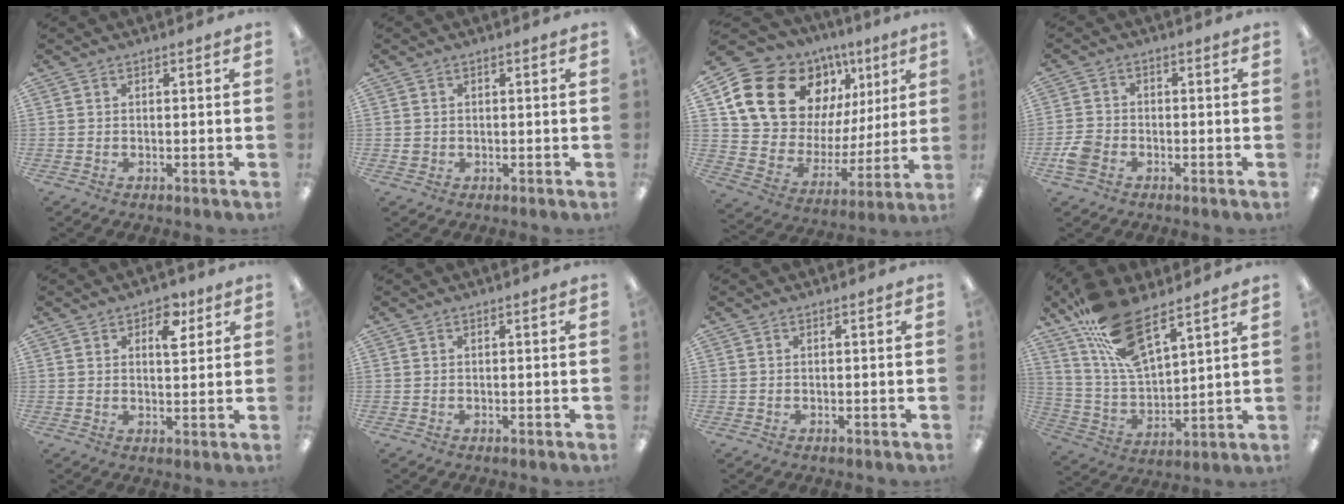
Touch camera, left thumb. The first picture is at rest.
{"total": 1.3, "force": [0.1, 1.3, 0.3], "torque": [-0.006, 0.006, -0.001]}
{"total": 21.2, "force": [11.9, 13.9, 10.7], "torque": [-0.194, -0.049, 0.233]}
{"total": 5.1, "force": [-2.5, 3.5, 2.7], "torque": [-0.051, 0.014, -0.046]}
{"total": 7.0, "force": [3.8, 3.7, 4.6], "torque": [-0.042, -0.014, 0.057]}
{"total": 0.0}
{"total": 0.0}
{"total": 16.2, "force": [11.3, 5.8, 10.0], "torque": [-0.205, -0.047, 0.205]}